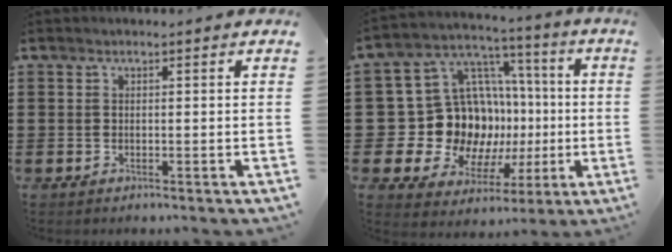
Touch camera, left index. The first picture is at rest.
{"total": 15.0, "force": [-0.7, 14.0, 5.5], "torque": [-0.141, -0.023, 0.015]}